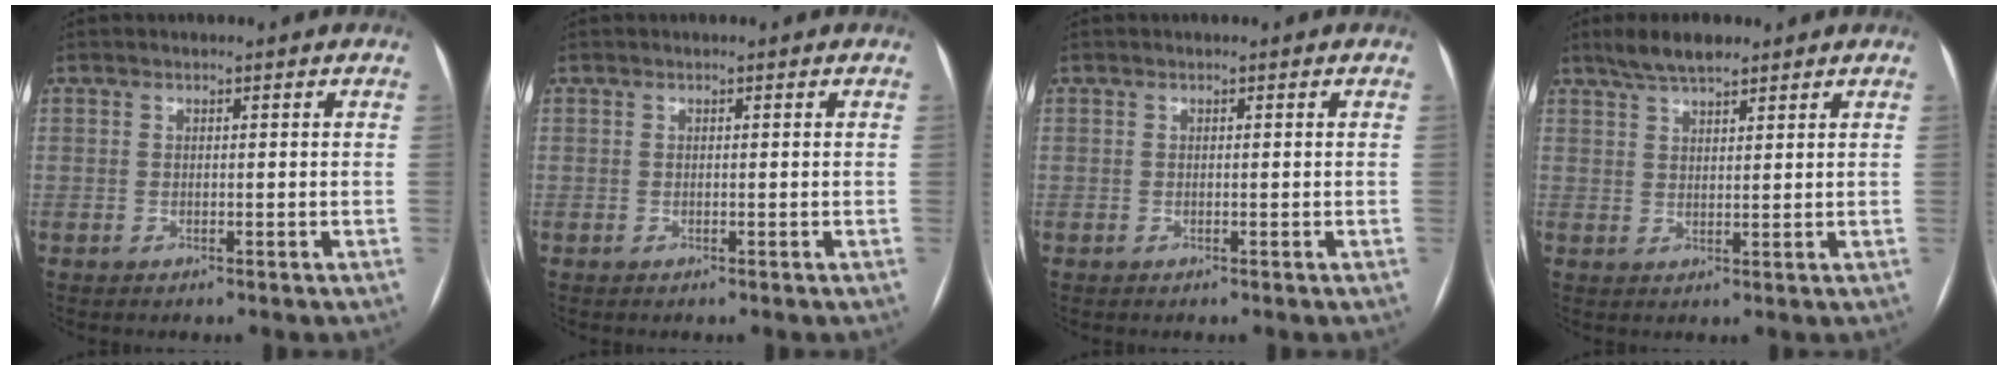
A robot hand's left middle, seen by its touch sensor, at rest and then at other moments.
{"total": 0.0}
{"total": 0.0}
{"total": 5.3, "force": [4.2, 1.3, 2.9], "torque": [-0.061, 0.014, 0.077]}